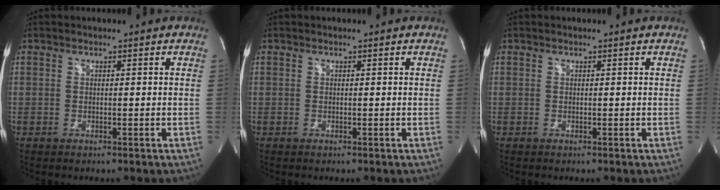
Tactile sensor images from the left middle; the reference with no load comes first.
{"total": 0.0}
{"total": 0.0}